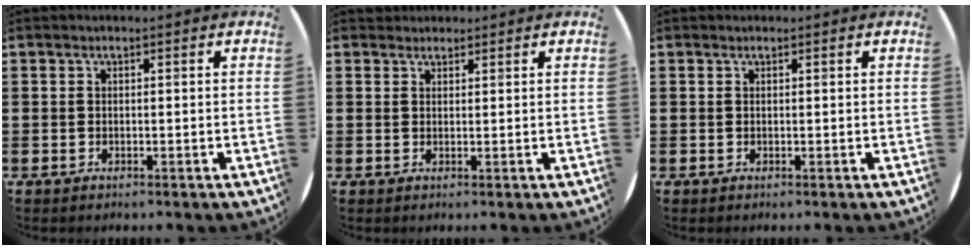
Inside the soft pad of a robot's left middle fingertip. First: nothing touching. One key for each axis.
{"total": 1.2, "fx": 1.1, "fy": 0.4, "fz": -0.2, "tx": 0.002, "ty": 0.002, "tz": 0.022}
{"total": 0.0}